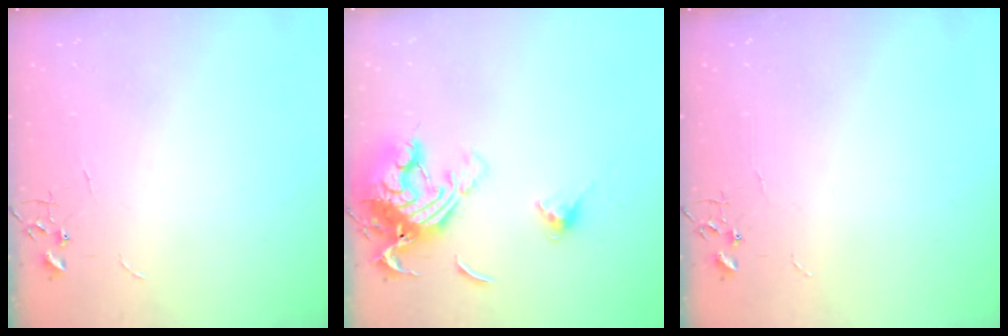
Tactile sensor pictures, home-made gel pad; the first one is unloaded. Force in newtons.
{"total": 15.3, "press": 15.2, "slide": 1.7}
{"total": 0.0}